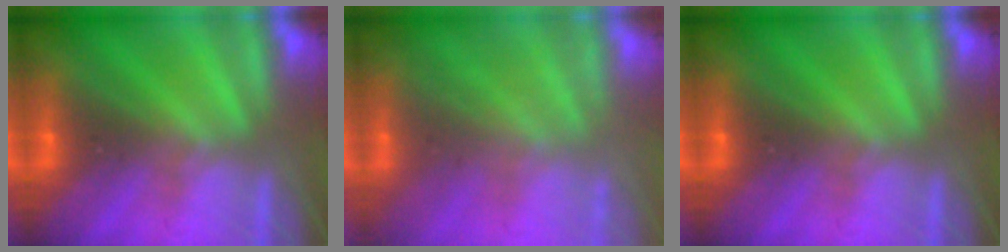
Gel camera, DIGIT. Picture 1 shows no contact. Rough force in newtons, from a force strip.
{"total": 2.2}
{"total": 0.0}